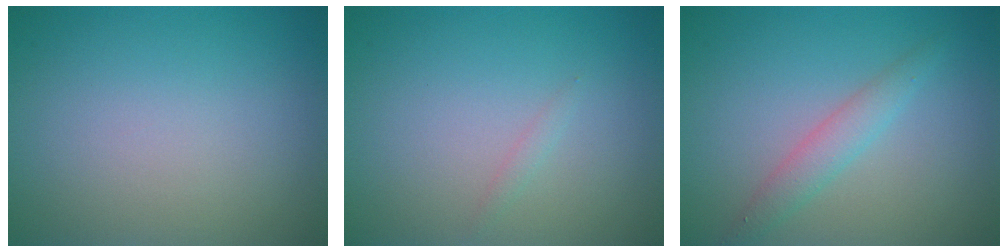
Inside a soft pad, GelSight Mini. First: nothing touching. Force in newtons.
{"total": 0.6, "press": 0.6, "slide": 0.0}
{"total": 2.2, "press": 2.2, "slide": 0.0}